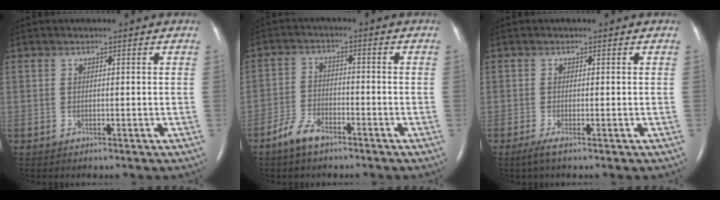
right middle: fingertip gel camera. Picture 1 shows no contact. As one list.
[{"total": 4.8, "force": [-3.7, 1.7, 2.5], "torque": [-0.055, 0.000, -0.072]}, {"total": 1.7, "force": [-1.0, -0.1, 1.3], "torque": [-0.035, -0.007, -0.024]}]